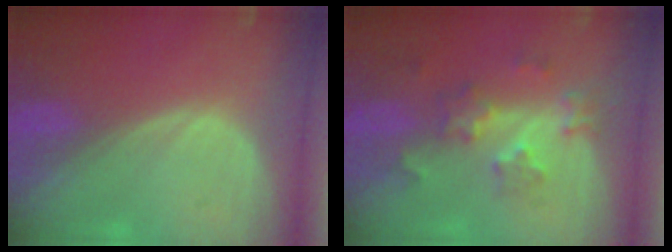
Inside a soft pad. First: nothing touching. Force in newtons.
{"total": 6.5, "press": 5.8, "slide": 2.9}